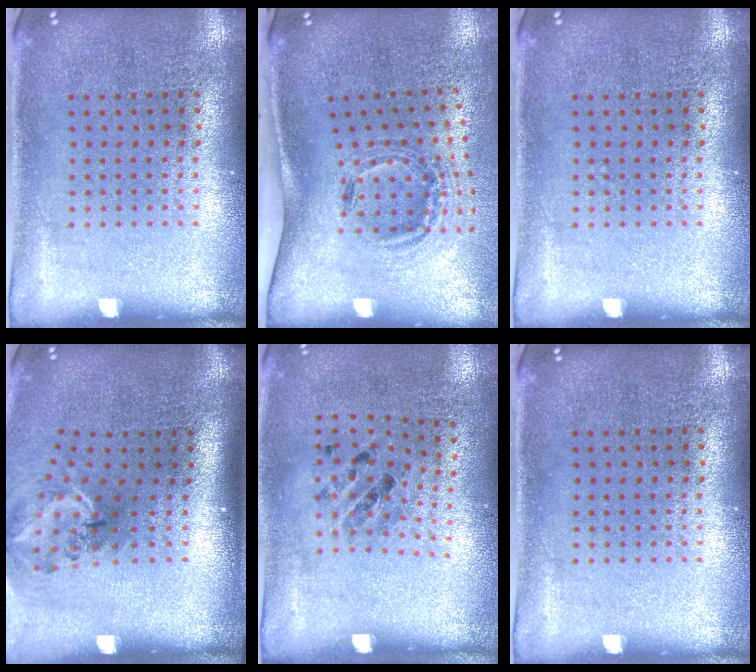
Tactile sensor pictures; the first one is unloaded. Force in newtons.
{"total": 1.5, "press": 1.1, "slide": 1.0}
{"total": 0.0}
{"total": 1.7, "press": 1.2, "slide": 1.3}
{"total": 1.1, "press": 0.7, "slide": 0.8}
{"total": 0.0}